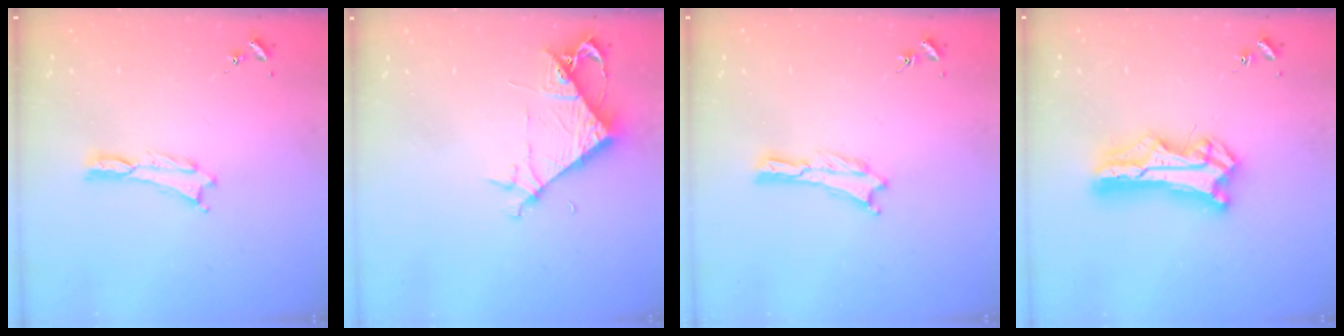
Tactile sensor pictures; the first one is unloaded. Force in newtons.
{"total": 6.0, "press": 6.0, "slide": 0.4}
{"total": 0.0}
{"total": 12.0, "press": 11.9, "slide": 0.9}